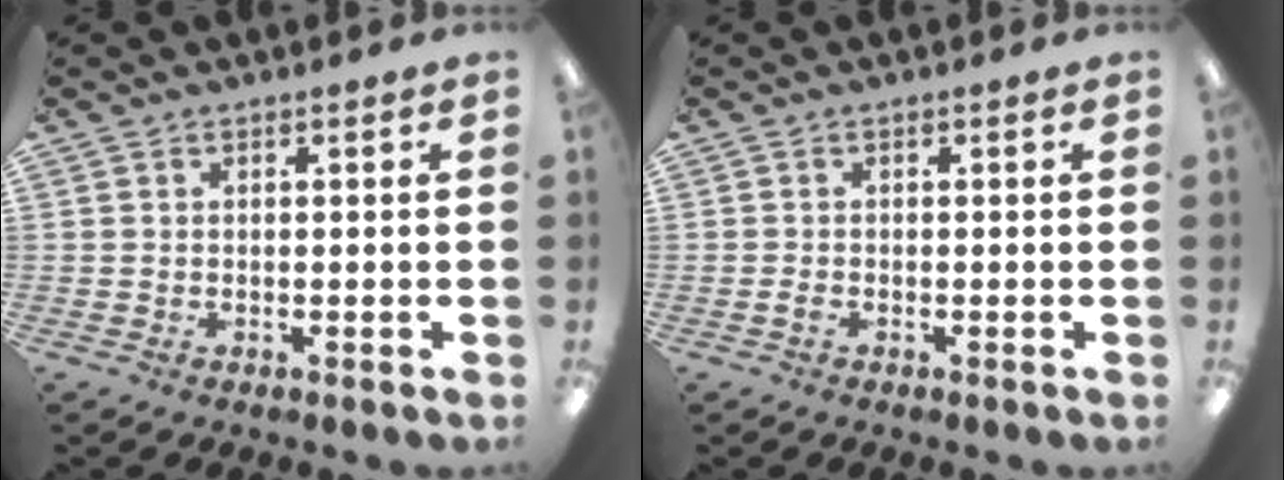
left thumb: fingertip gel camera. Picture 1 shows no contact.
{"total": 0.9, "force": [-0.4, 0.5, 0.6], "torque": [-0.009, 0.000, -0.008]}